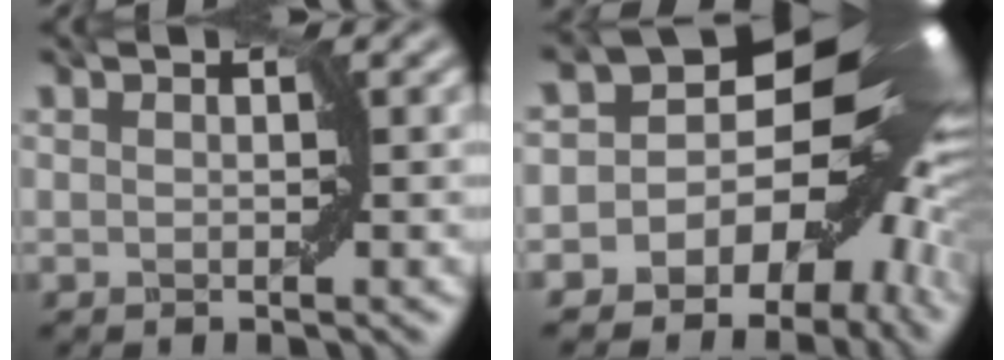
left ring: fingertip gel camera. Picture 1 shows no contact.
{"total": 15.6, "force": [-3.6, 10.7, 10.7], "torque": [-0.069, 0.007, -0.065]}